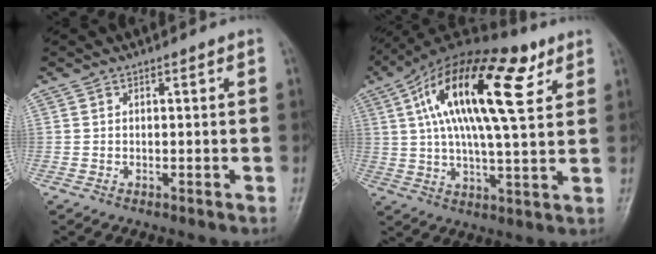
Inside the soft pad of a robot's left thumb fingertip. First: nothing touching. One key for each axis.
{"total": 23.0, "fx": 8.6, "fy": 8.2, "fz": 19.6, "tx": -0.332, "ty": 0.006, "tz": 0.138}